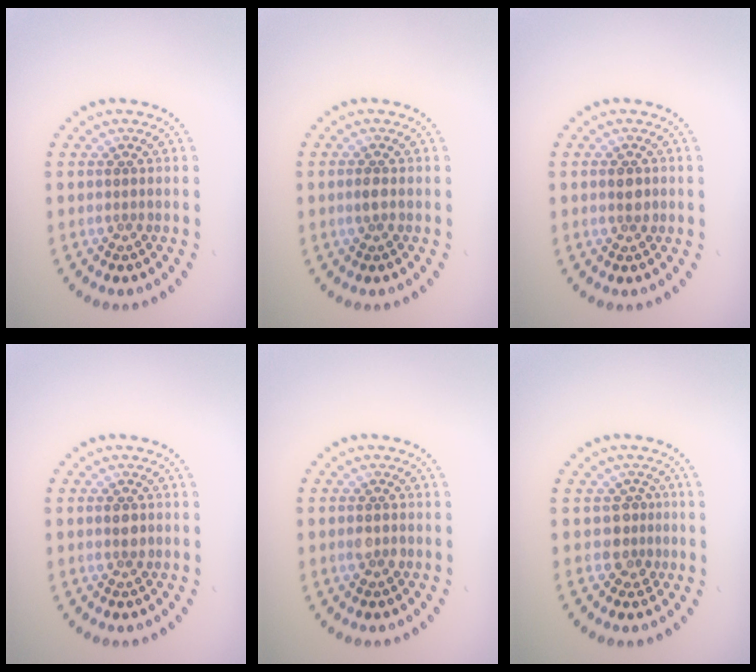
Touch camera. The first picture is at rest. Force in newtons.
{"total": 0.8, "press": 0.8, "slide": 0.2}
{"total": 1.2, "press": 1.1, "slide": 0.1}
{"total": 1.0, "press": 1.0, "slide": 0.0}
{"total": 1.3, "press": 1.3, "slide": 0.2}
{"total": 2.1, "press": 1.7, "slide": 1.2}